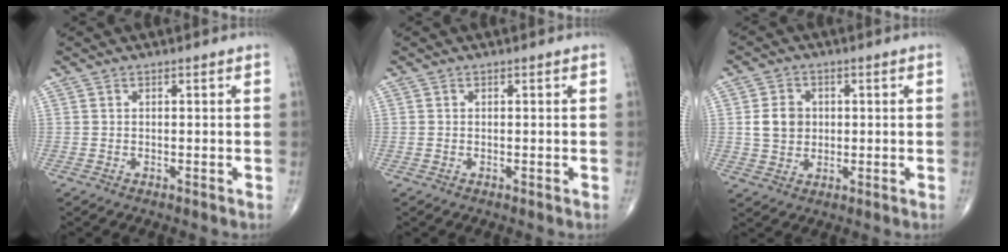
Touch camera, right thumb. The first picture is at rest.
{"total": 0.0}
{"total": 5.9, "force": [0.6, 4.9, 3.2], "torque": [-0.037, -0.002, 0.012]}